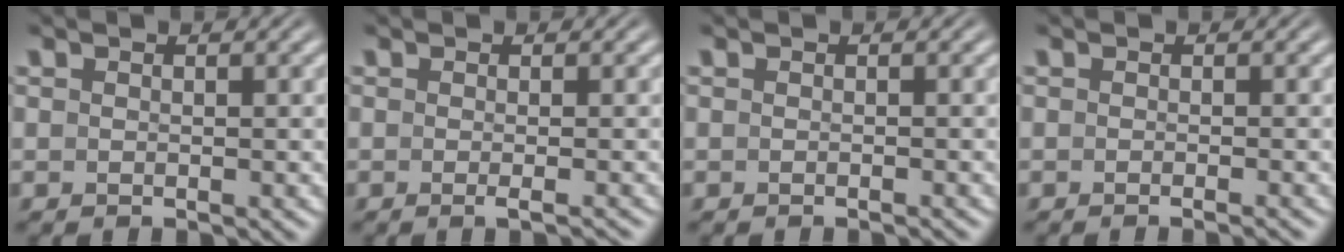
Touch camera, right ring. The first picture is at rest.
{"total": 1.4, "force": [-1.0, -0.3, 0.9], "torque": [-0.016, -0.001, -0.016]}
{"total": 0.7, "force": [-0.6, -0.2, 0.1], "torque": [-0.002, 0.003, -0.012]}
{"total": 1.1, "force": [-1.0, -0.3, 0.5], "torque": [-0.003, 0.005, -0.019]}